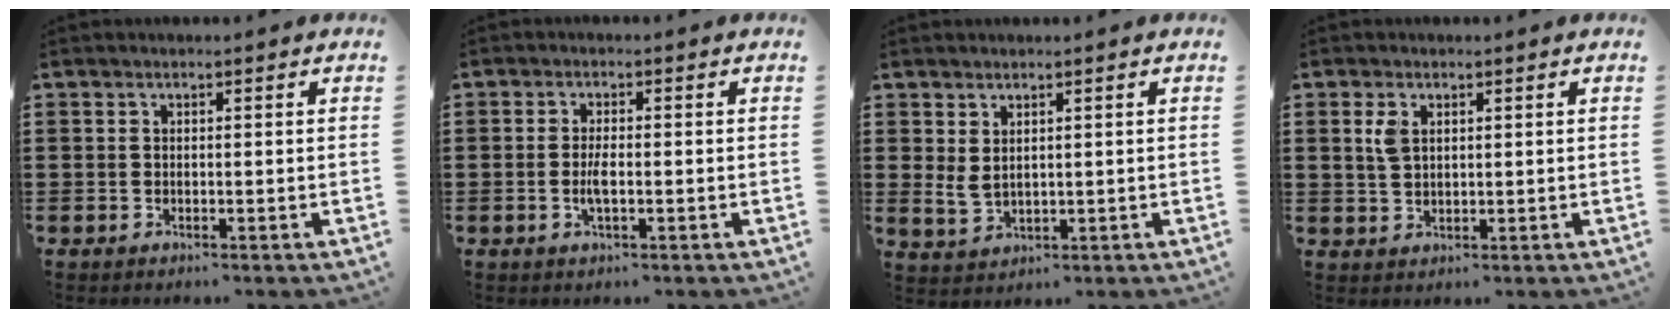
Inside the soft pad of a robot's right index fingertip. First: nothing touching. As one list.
[{"total": 2.7, "force": [-0.6, 0.8, 2.5], "torque": [-0.058, -0.004, -0.015]}, {"total": 2.4, "force": [1.3, 1.3, 1.5], "torque": [-0.047, -0.002, 0.021]}, {"total": 2.7, "force": [1.1, 1.5, 2.0], "torque": [-0.045, 0.005, 0.019]}]